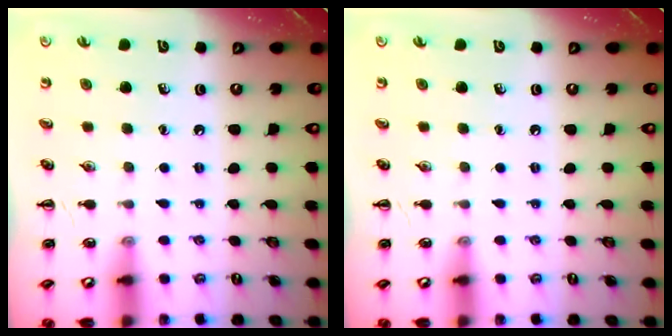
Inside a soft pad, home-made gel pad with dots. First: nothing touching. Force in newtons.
{"total": 0.0}